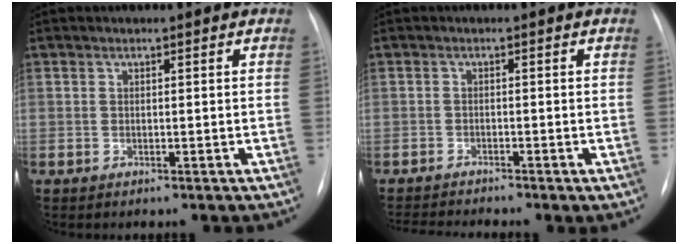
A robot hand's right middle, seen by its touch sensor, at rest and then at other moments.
{"total": 3.6, "force": [-3.3, -0.5, 1.3], "torque": [-0.025, -0.013, -0.057]}